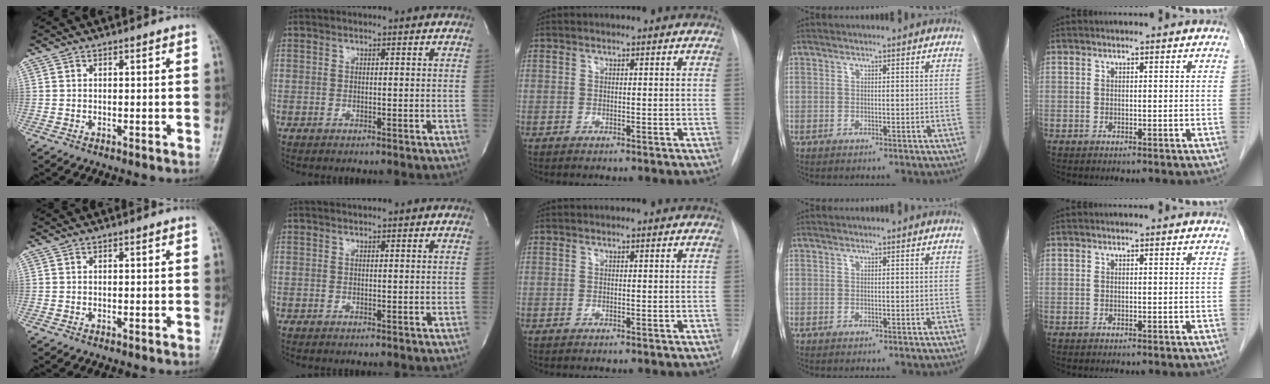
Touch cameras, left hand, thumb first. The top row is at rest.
{}